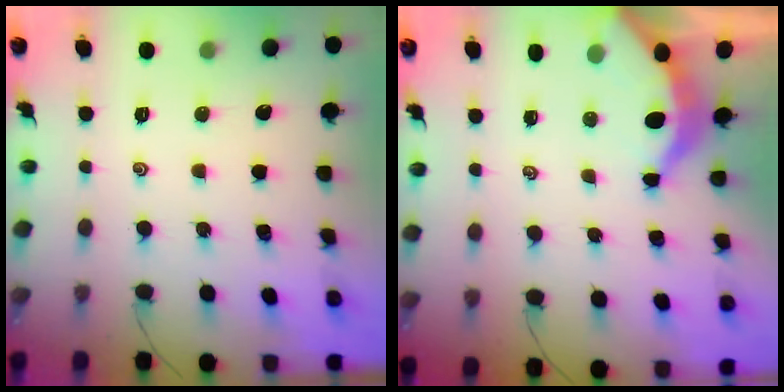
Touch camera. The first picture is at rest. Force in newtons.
{"total": 3.8, "press": 3.8, "slide": 0.4}